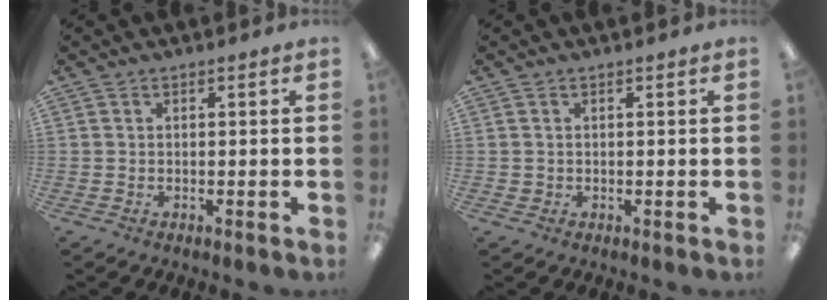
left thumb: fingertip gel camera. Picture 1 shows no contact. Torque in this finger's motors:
{"motor_torque": [-0.21, 0.11, 0.00, -0.01, -0.02]}